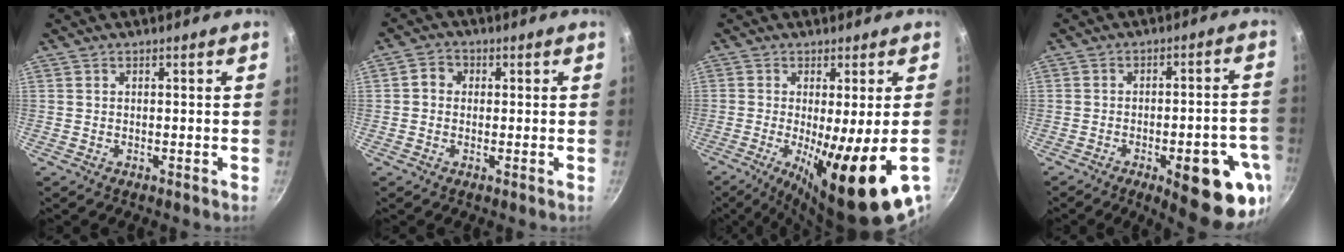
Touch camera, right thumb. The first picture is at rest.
{"total": 3.3, "force": [0.2, 3.0, 1.5], "torque": [-0.016, 0.006, -0.007]}
{"total": 16.4, "force": [-4.5, 2.8, 15.5], "torque": [-0.241, -0.023, -0.054]}
{"total": 16.8, "force": [-7.0, 5.6, 14.2], "torque": [-0.138, 0.024, -0.084]}